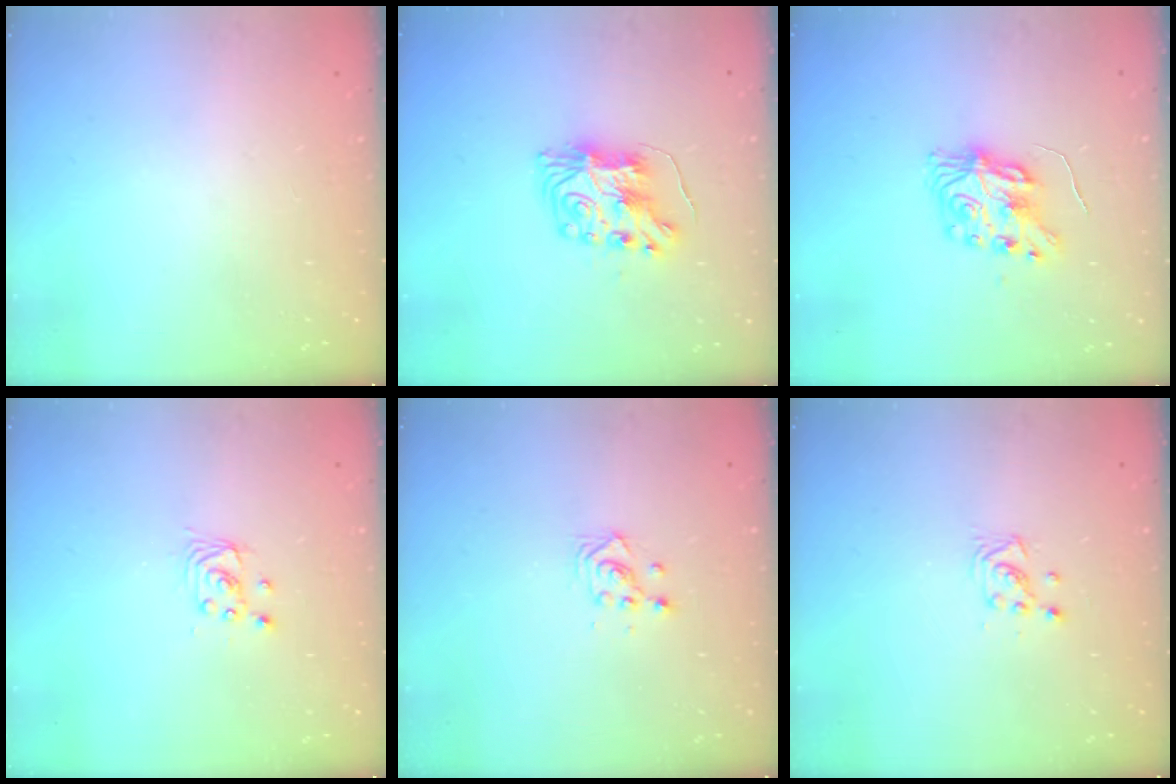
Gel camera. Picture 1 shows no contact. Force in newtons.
{"total": 8.3, "press": 8.3, "slide": 0.2}
{"total": 8.1, "press": 8.1, "slide": 0.2}
{"total": 2.8, "press": 2.8, "slide": 0.1}
{"total": 2.9, "press": 2.9, "slide": 0.1}
{"total": 3.0, "press": 2.9, "slide": 0.5}